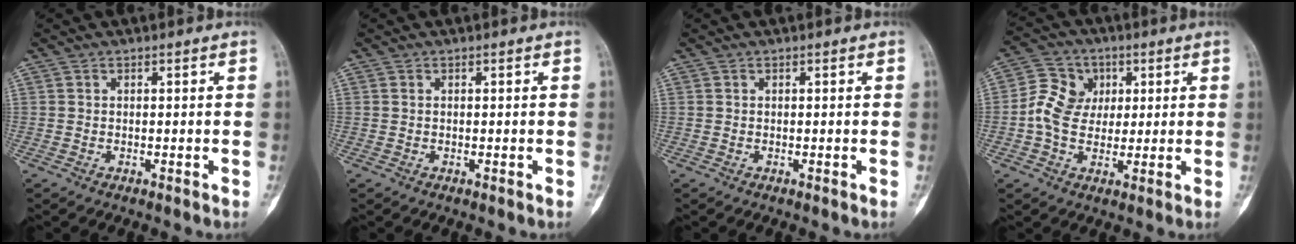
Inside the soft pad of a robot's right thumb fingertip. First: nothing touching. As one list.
[{"total": 0.0}, {"total": 0.0}, {"total": 8.9, "force": [0.7, 7.4, 4.9], "torque": [-0.068, 0.009, 0.003]}]